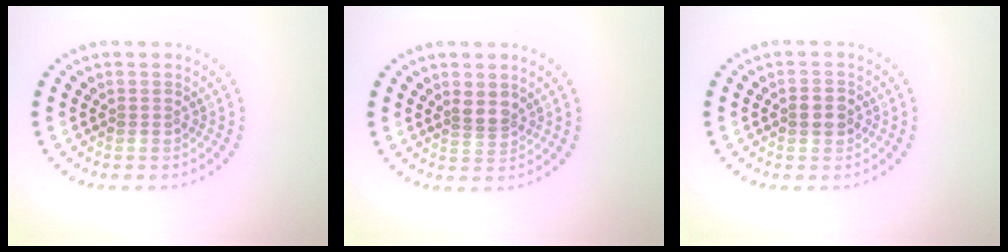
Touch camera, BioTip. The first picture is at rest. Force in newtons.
{"total": 1.8, "press": 1.5, "slide": 1.0}
{"total": 1.9, "press": 1.9, "slide": 0.2}